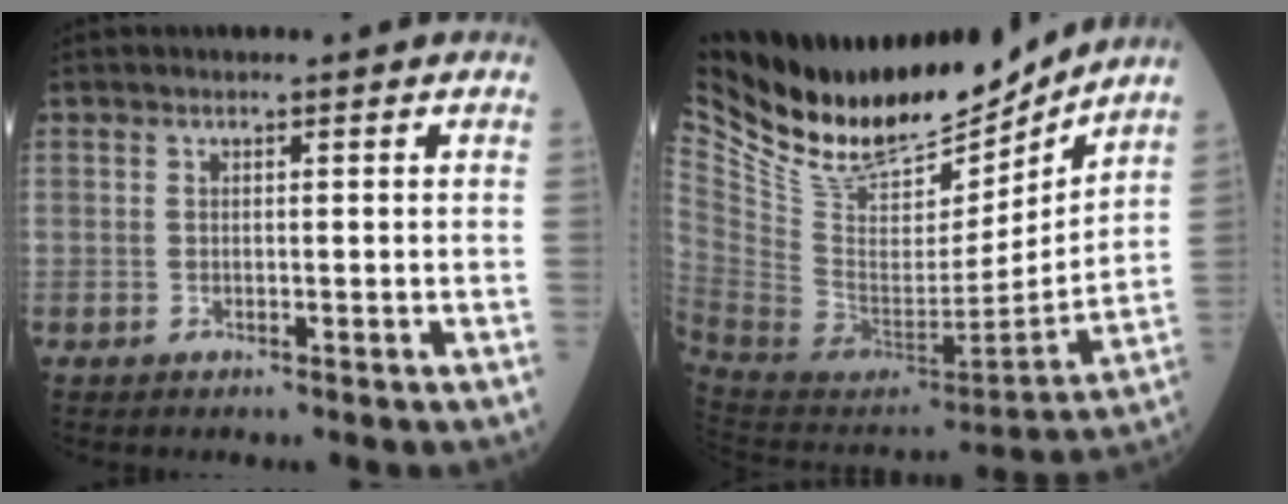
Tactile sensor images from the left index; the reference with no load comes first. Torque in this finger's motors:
{"motor_torque": [0.97, -1.17, 0.31, 0.05]}